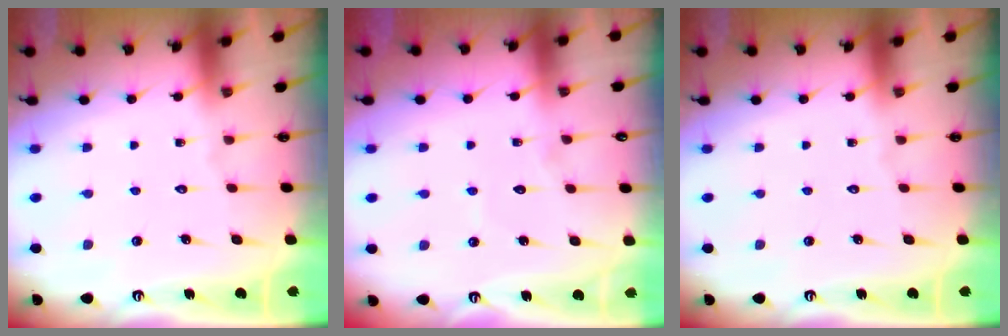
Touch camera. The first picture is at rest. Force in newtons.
{"total": 4.2, "press": 4.2, "slide": 0.2}
{"total": 0.0}